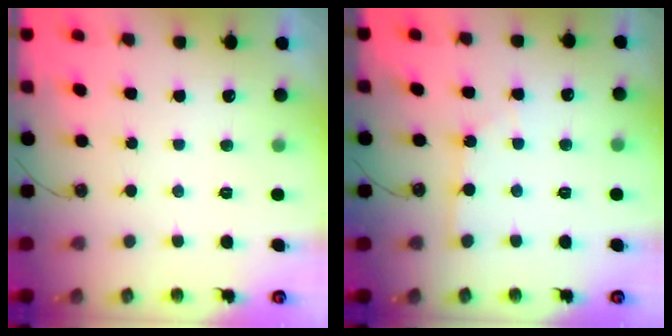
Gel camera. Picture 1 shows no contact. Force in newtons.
{"total": 2.2, "press": 2.2, "slide": 0.4}